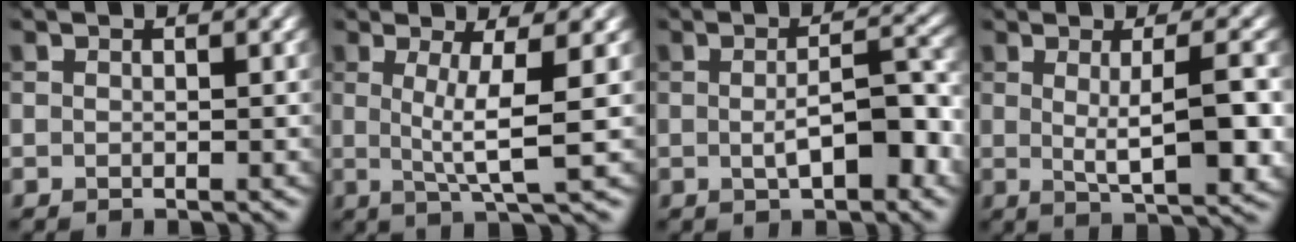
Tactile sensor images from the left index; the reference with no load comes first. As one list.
[{"total": 4.8, "force": [0.4, 0.6, 4.7], "torque": [-0.079, -0.004, 0.009]}, {"total": 5.0, "force": [-0.9, 1.7, 4.6], "torque": [-0.078, -0.002, -0.014]}, {"total": 6.4, "force": [0.2, 1.6, 6.2], "torque": [-0.087, -0.005, 0.007]}]